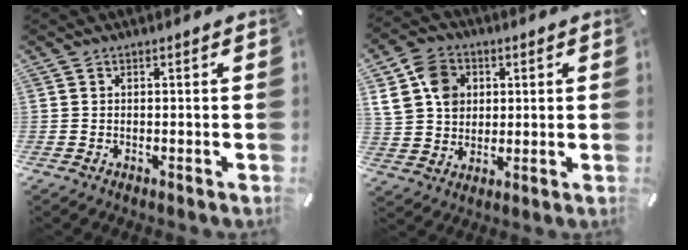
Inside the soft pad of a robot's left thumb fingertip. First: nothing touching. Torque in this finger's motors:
{"motor_torque": [2.11, 2.89, 1.39, -1.38, 0.48]}